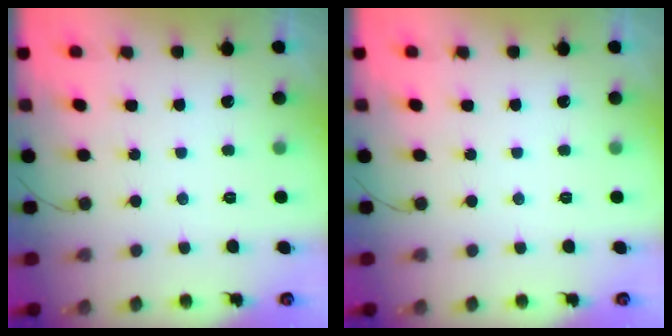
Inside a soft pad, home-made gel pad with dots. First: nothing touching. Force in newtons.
{"total": 0.0}